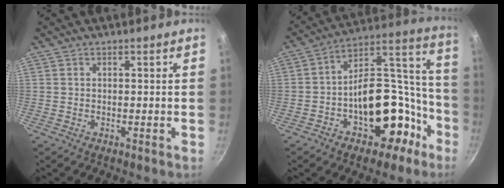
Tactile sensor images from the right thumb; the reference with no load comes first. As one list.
[{"total": 19.6, "force": [-8.3, 12.3, 12.8], "torque": [-0.115, 0.112, -0.114]}]